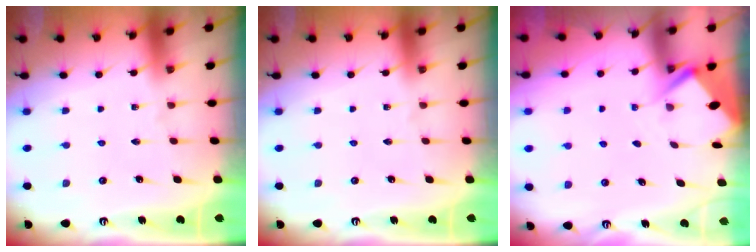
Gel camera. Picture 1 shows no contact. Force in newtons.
{"total": 0.0}
{"total": 2.7, "press": 2.7, "slide": 0.4}